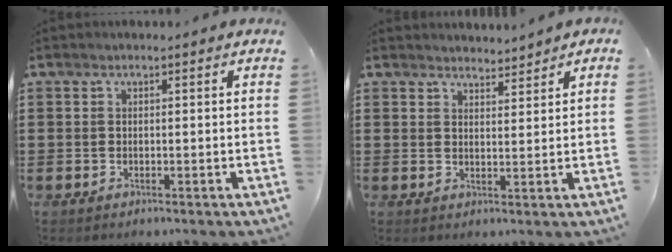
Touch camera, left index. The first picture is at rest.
{"total": 2.7, "force": [2.6, 0.5, -0.1], "torque": [-0.006, -0.004, 0.050]}